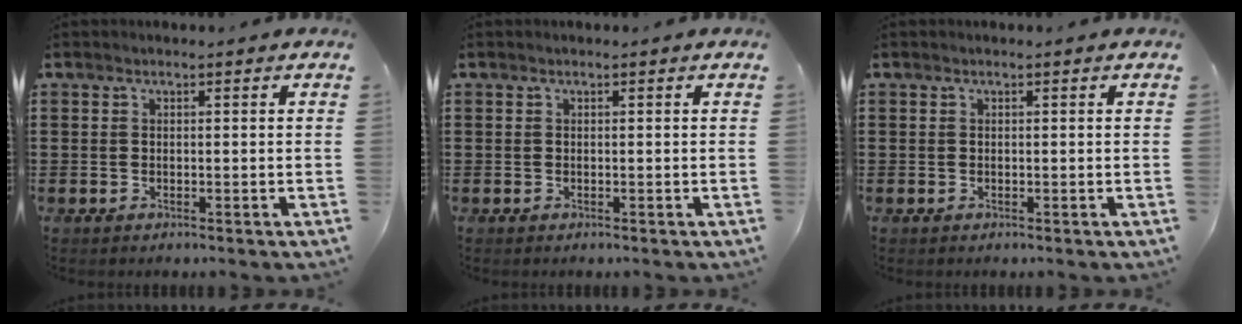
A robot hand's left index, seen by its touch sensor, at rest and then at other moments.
{"total": 0.0}
{"total": 0.0}